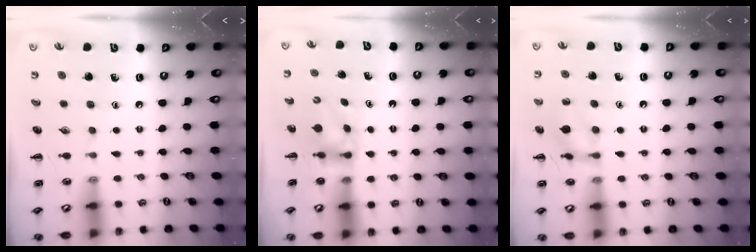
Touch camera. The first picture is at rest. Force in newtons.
{"total": 3.6, "press": 3.3, "slide": 1.4}
{"total": 11.4, "press": 11.3, "slide": 1.5}